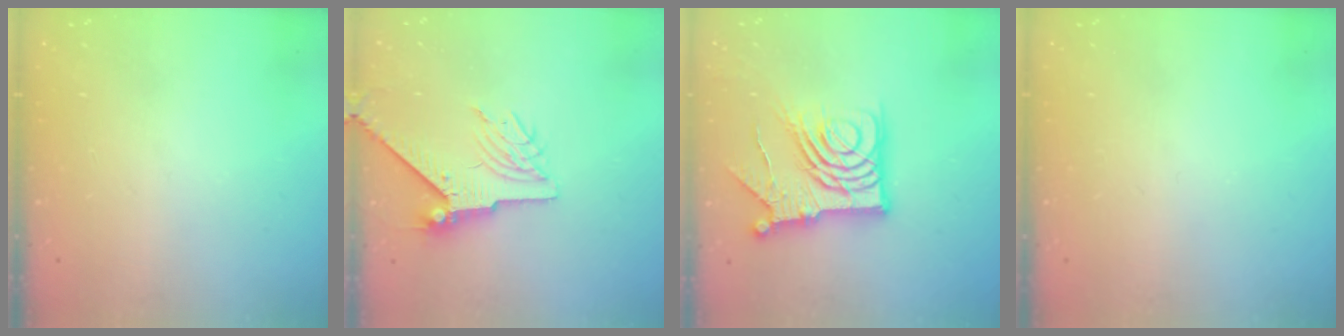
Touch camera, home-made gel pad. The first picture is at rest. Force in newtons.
{"total": 7.2, "press": 7.2, "slide": 1.0}
{"total": 15.4, "press": 15.3, "slide": 2.0}
{"total": 0.0}